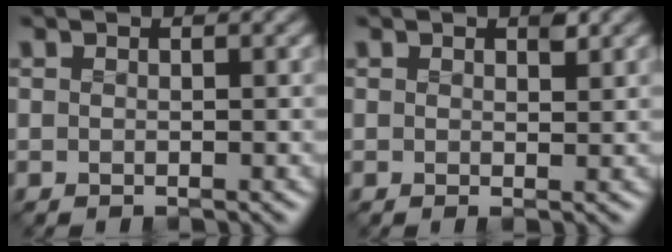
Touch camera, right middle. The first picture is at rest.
{"total": 0.9, "force": [0.5, 0.2, 0.8], "torque": [-0.014, -0.004, 0.006]}